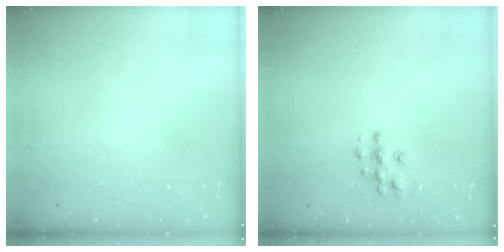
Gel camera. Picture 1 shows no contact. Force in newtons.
{"total": 7.1, "press": 7.1, "slide": 0.3}